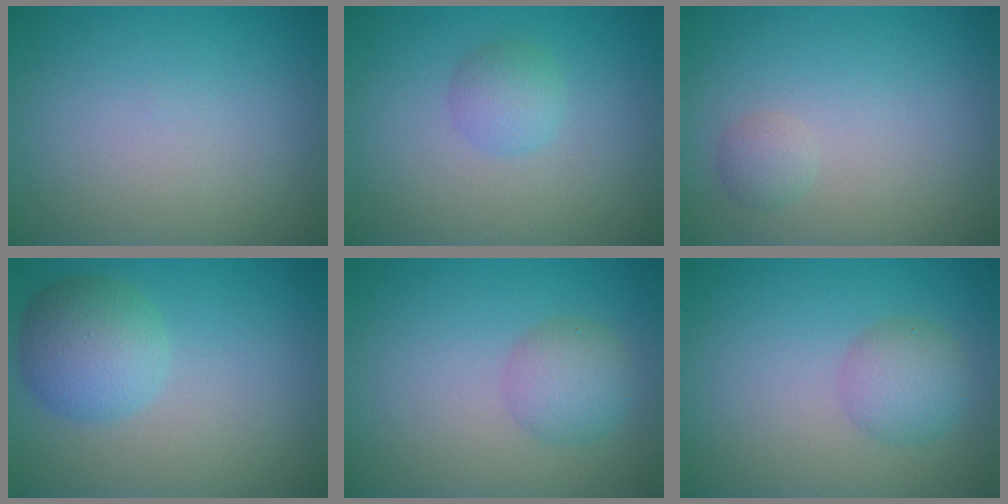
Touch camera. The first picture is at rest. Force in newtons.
{"total": 1.9, "press": 1.9, "slide": 0.1}
{"total": 1.1, "press": 1.1, "slide": 0.0}
{"total": 4.4, "press": 4.4, "slide": 0.1}
{"total": 2.8, "press": 2.8, "slide": 0.1}
{"total": 2.8, "press": 2.8, "slide": 0.1}